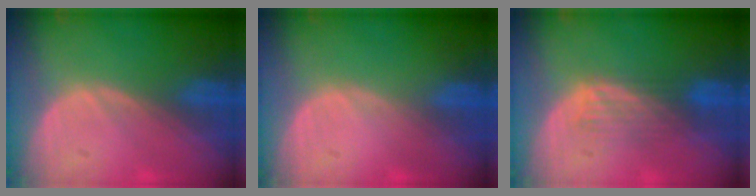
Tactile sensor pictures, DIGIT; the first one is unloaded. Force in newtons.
{"total": 0.0}
{"total": 4.3, "press": 3.7, "slide": 2.3}